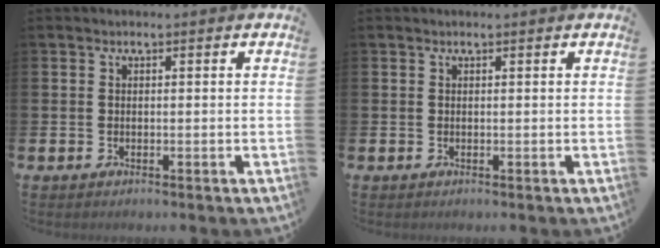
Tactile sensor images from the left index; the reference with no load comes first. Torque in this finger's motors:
{"motor_torque": [-0.25, 0.03, -0.31, -0.01]}